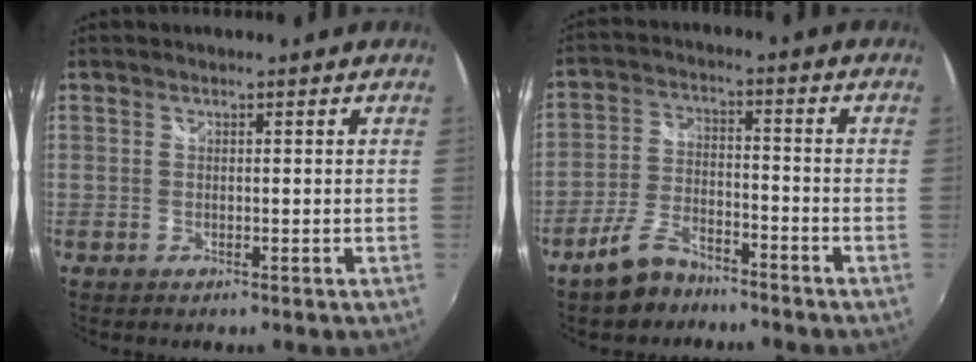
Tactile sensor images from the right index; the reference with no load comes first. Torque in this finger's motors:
{"motor_torque": [0.91, 0.10, 0.16, 0.02]}